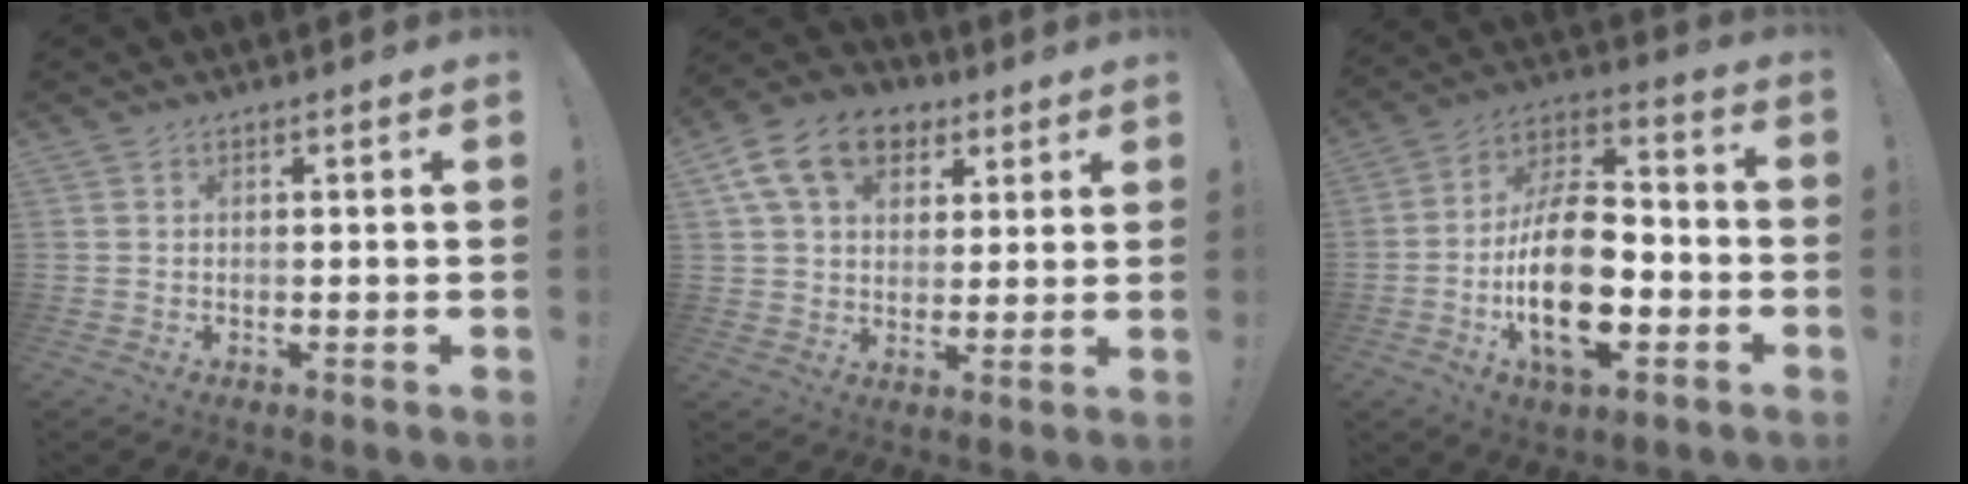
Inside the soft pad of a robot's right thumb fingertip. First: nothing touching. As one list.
[{"total": 15.4, "force": [7.0, 10.9, 8.4], "torque": [-0.135, -0.021, 0.135]}, {"total": 21.6, "force": [-5.7, 11.4, 17.5], "torque": [-0.325, 0.028, -0.091]}]